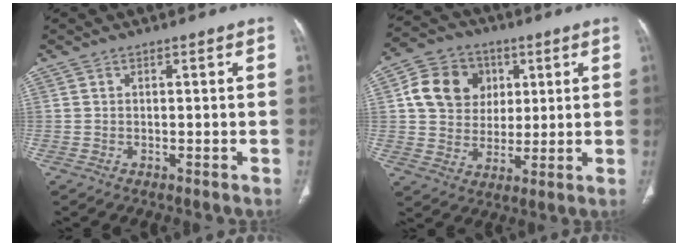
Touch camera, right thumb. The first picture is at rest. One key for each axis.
{"total": 12.7, "fx": 3.3, "fy": 11.0, "fz": 5.6, "tx": -0.075, "ty": 0.000, "tz": 0.057}